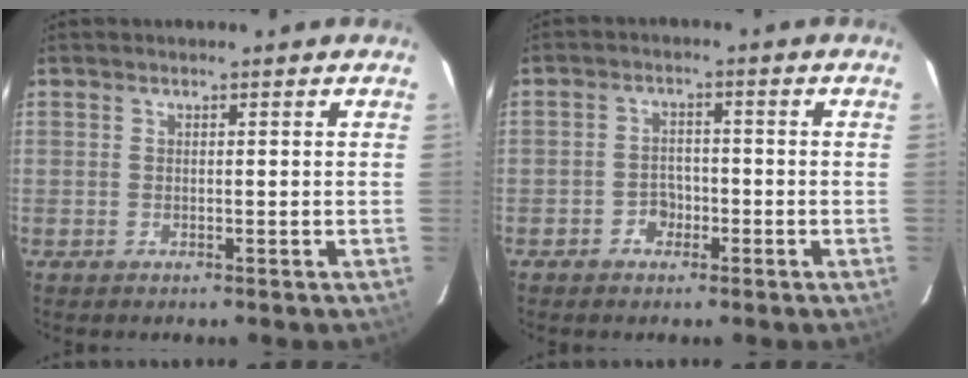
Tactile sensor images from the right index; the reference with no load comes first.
{"total": 3.4, "force": [-1.9, 2.7, 0.9], "torque": [-0.020, 0.012, -0.029]}